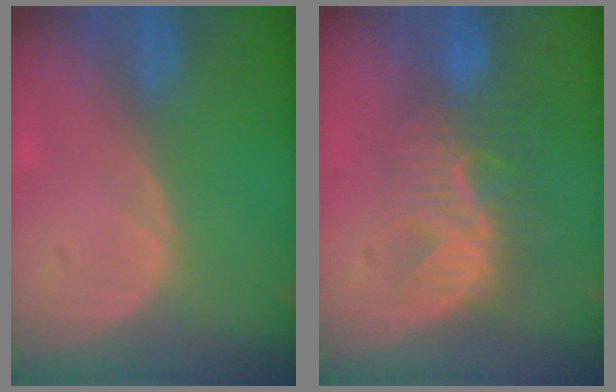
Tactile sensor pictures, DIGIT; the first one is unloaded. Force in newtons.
{"total": 8.3, "press": 7.9, "slide": 2.3}